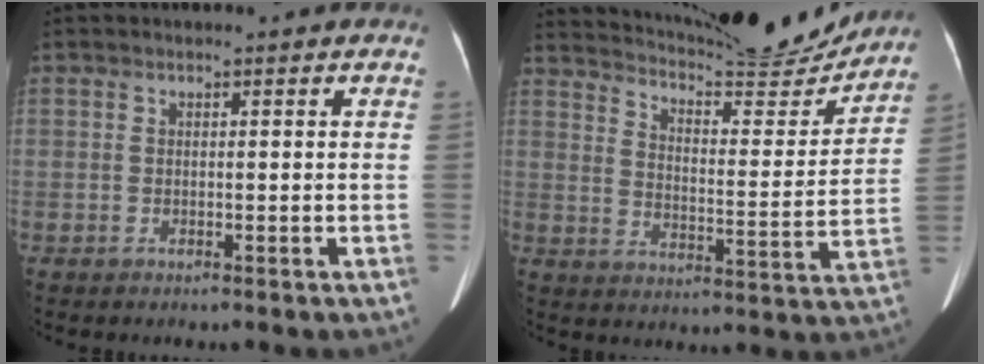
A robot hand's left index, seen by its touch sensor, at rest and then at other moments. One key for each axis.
{"total": 19.7, "fx": 18.7, "fy": 1.8, "fz": 6.0, "tx": -0.099, "ty": -0.045, "tz": 0.254}